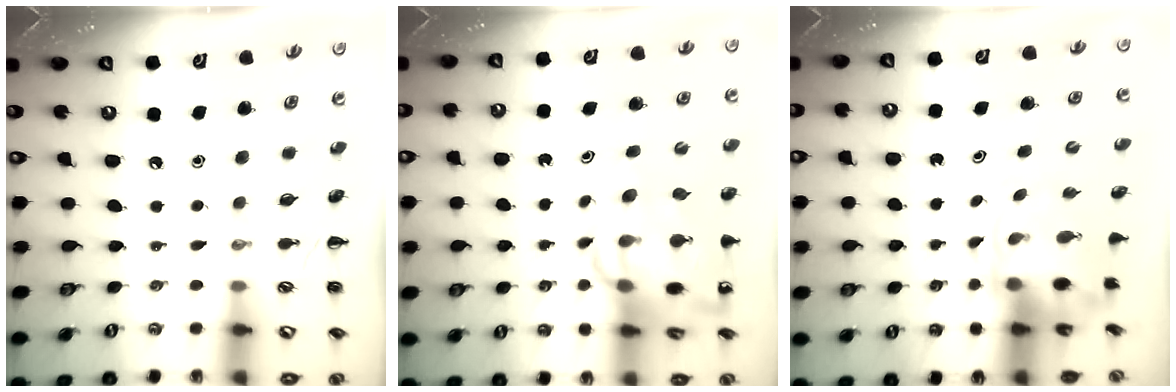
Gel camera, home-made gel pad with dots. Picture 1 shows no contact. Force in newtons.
{"total": 12.4, "press": 12.0, "slide": 3.3}
{"total": 3.6, "press": 3.5, "slide": 1.0}